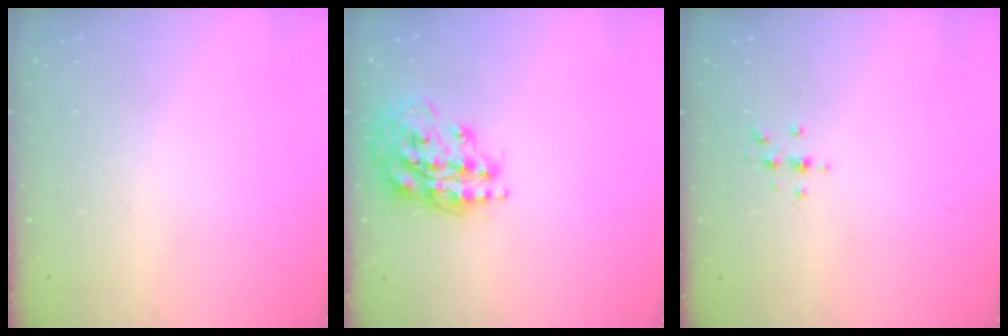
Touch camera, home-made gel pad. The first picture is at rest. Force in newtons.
{"total": 16.2, "press": 16.2, "slide": 1.5}
{"total": 2.8, "press": 2.7, "slide": 0.3}